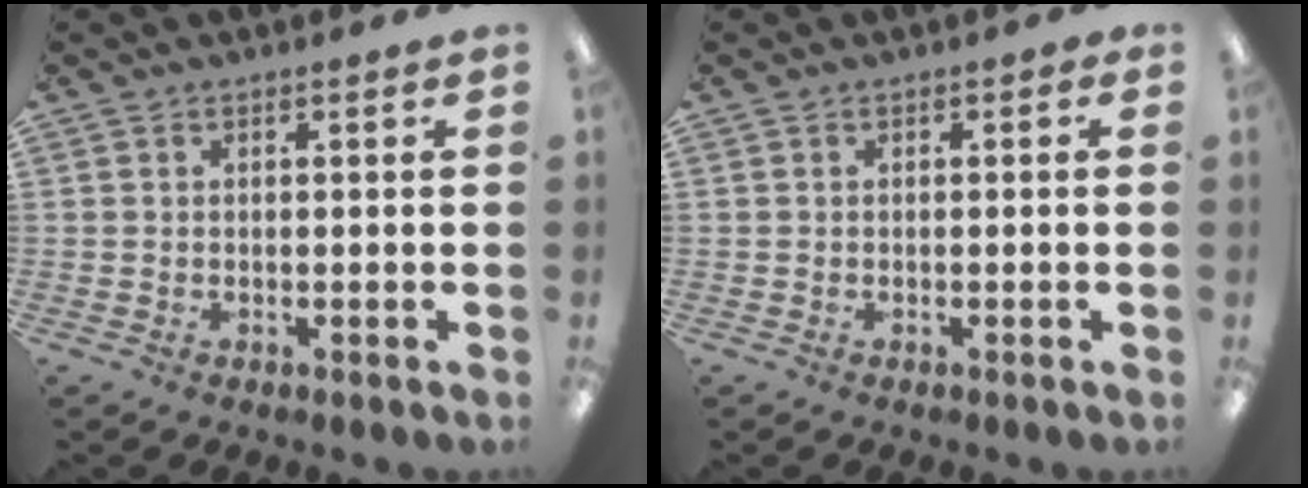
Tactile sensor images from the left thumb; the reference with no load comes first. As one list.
[{"total": 0.6, "force": [-0.3, 0.4, 0.2], "torque": [-0.004, 0.002, -0.007]}]